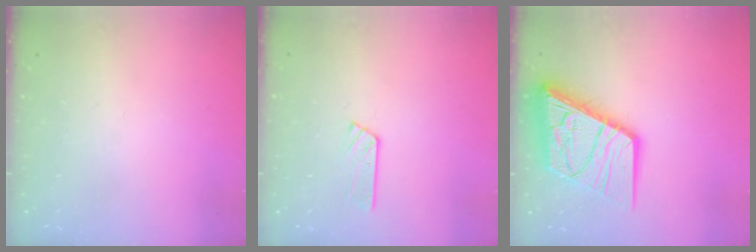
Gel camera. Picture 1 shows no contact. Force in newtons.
{"total": 3.7, "press": 3.7, "slide": 0.4}
{"total": 19.3, "press": 19.1, "slide": 2.1}